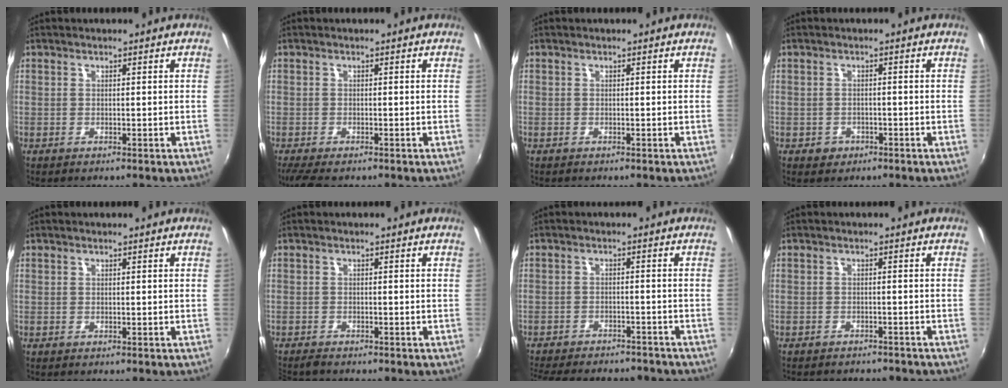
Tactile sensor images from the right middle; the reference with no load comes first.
{"total": 4.7, "force": [-3.6, 1.3, 2.8], "torque": [-0.064, -0.025, -0.063]}
{"total": 0.0}
{"total": 2.4, "force": [-1.1, 2.1, 0.7], "torque": [-0.017, 0.001, -0.014]}
{"total": 0.0}
{"total": 3.0, "force": [-2.9, 0.6, 0.8], "torque": [-0.029, -0.016, -0.055]}
{"total": 16.6, "force": [-14.2, 5.4, 6.7], "torque": [-0.150, -0.013, -0.198]}
{"total": 6.1, "force": [-5.6, 1.8, 1.8], "torque": [-0.049, -0.012, -0.077]}